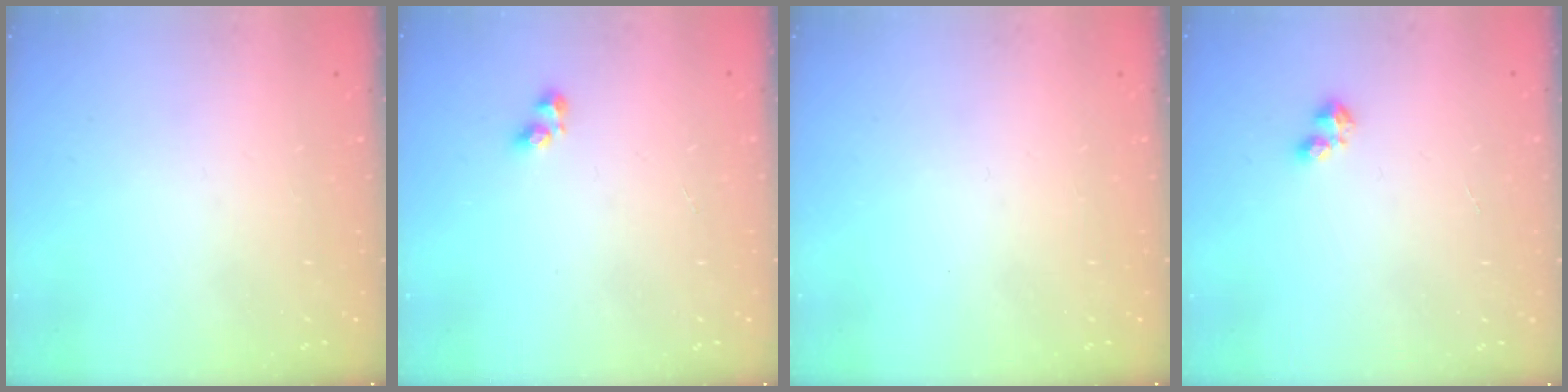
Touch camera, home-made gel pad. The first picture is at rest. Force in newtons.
{"total": 3.3, "press": 3.3, "slide": 0.5}
{"total": 0.0}
{"total": 2.3, "press": 2.3, "slide": 0.4}